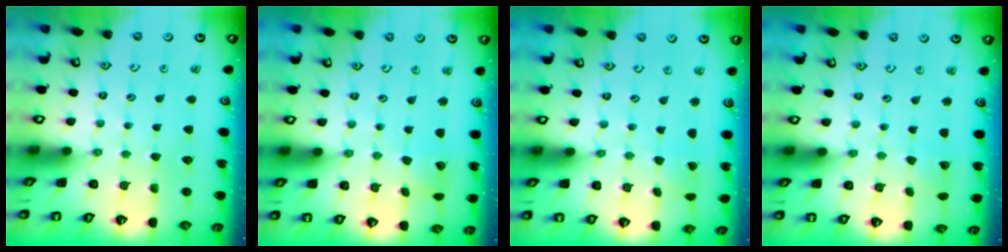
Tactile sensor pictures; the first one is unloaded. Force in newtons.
{"total": 2.6, "press": 2.6, "slide": 0.3}
{"total": 0.0}
{"total": 1.8, "press": 1.8, "slide": 0.1}